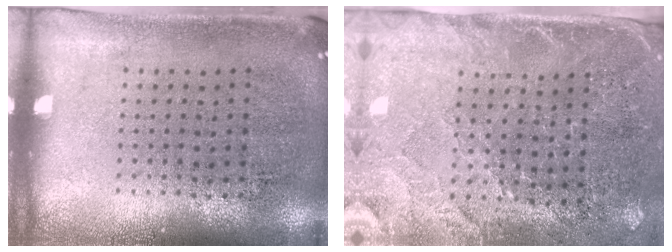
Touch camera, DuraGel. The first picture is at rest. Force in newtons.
{"total": 2.9, "press": 2.6, "slide": 1.2}